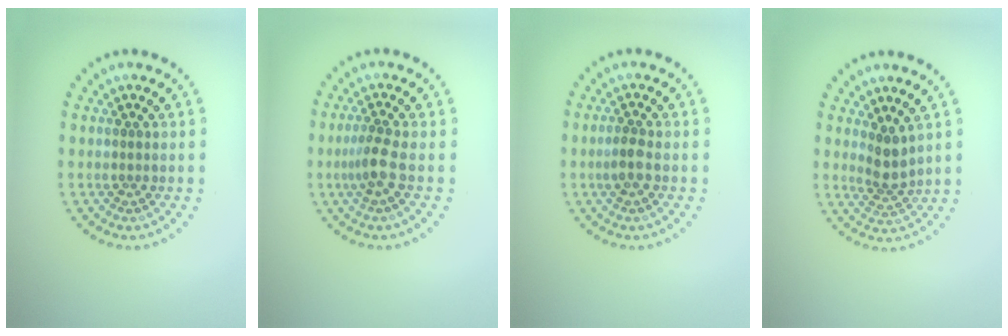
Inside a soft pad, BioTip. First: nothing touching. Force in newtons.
{"total": 2.1, "press": 1.6, "slide": 1.3}
{"total": 1.6, "press": 1.6, "slide": 0.5}
{"total": 2.3, "press": 1.9, "slide": 1.3}